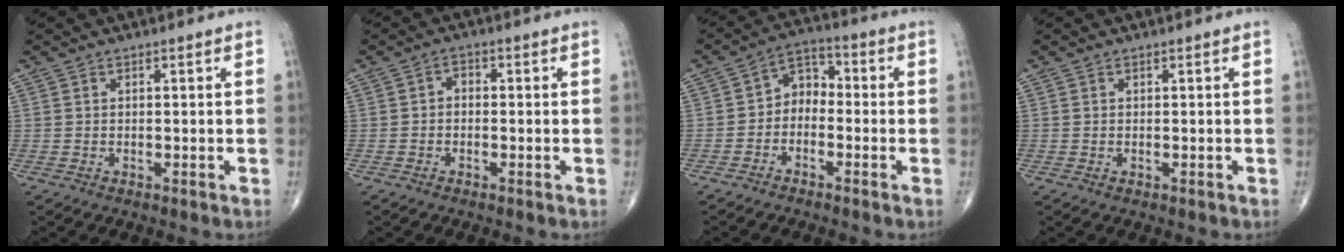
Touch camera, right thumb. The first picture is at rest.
{"total": 2.1, "force": [-0.3, 1.6, 1.3], "torque": [-0.009, 0.011, -0.014]}
{"total": 5.8, "force": [-1.6, 4.4, 3.4], "torque": [-0.034, 0.034, -0.047]}
{"total": 0.0}